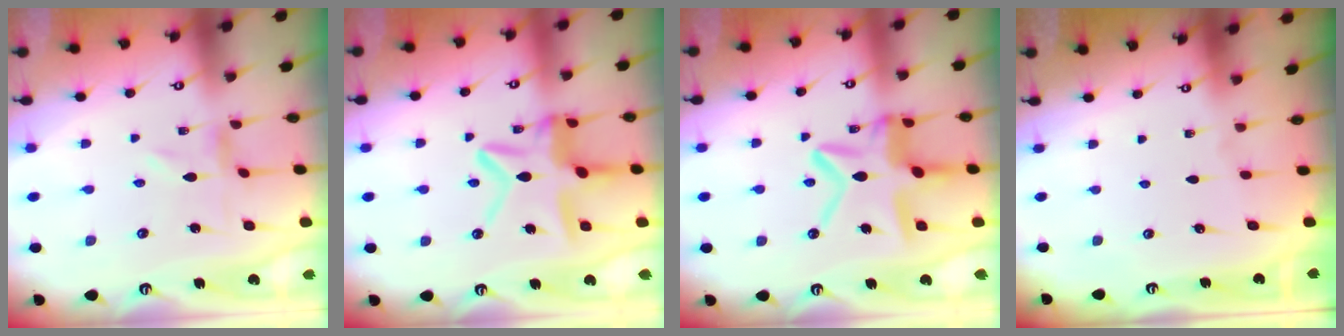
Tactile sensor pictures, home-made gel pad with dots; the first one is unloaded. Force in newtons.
{"total": 14.0, "press": 14.0, "slide": 1.4}
{"total": 14.9, "press": 14.8, "slide": 1.4}
{"total": 0.0}